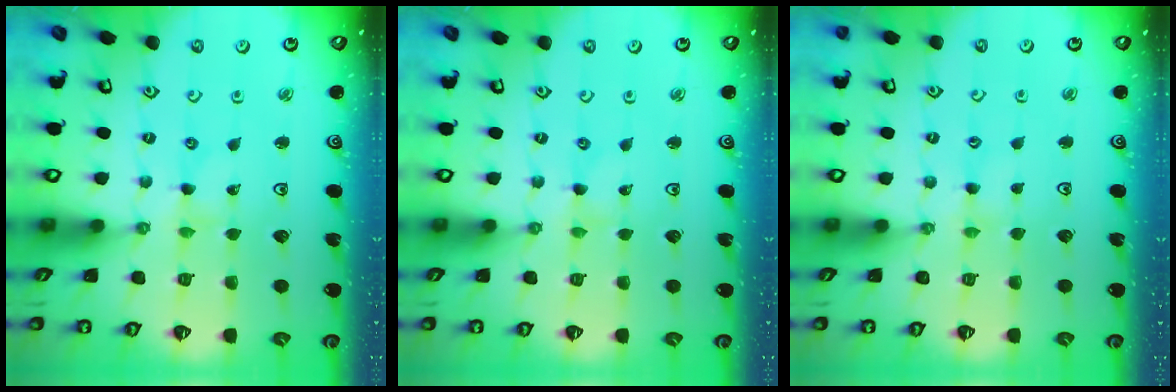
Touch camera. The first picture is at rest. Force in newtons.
{"total": 0.0}
{"total": 2.4, "press": 2.4, "slide": 0.4}